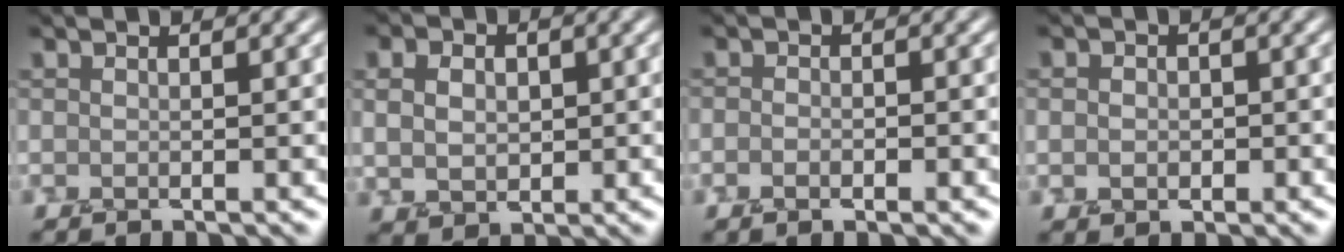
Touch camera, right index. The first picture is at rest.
{"total": 3.9, "force": [0.7, 3.0, 2.4], "torque": [-0.034, 0.011, 0.006]}
{"total": 1.9, "force": [-0.6, 1.0, 1.5], "torque": [-0.004, 0.002, -0.008]}
{"total": 1.8, "force": [0.0, 1.6, 0.9], "torque": [-0.003, 0.003, -0.003]}